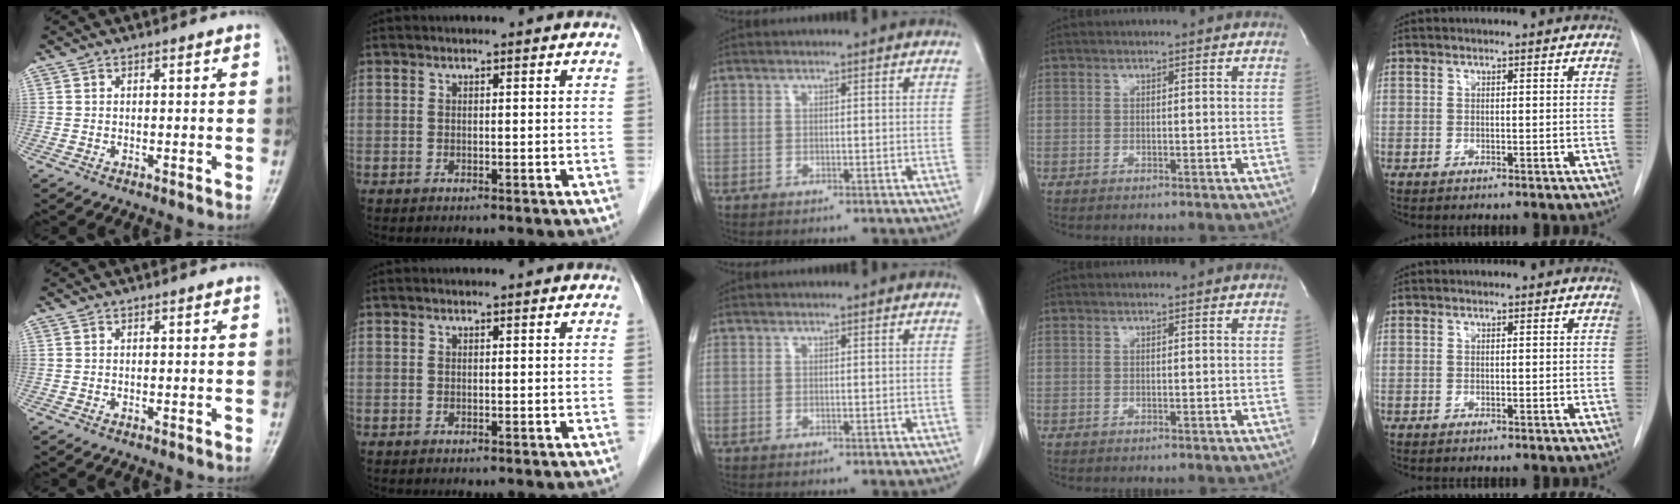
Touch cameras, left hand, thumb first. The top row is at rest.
{}